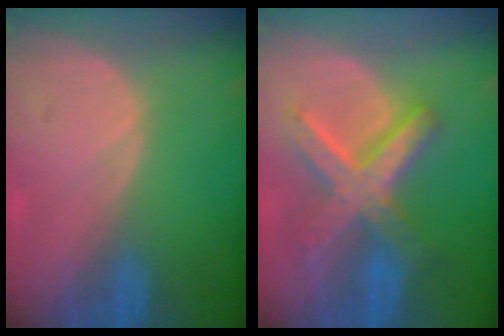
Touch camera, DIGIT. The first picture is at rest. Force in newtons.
{"total": 8.8, "press": 8.8, "slide": 0.7}